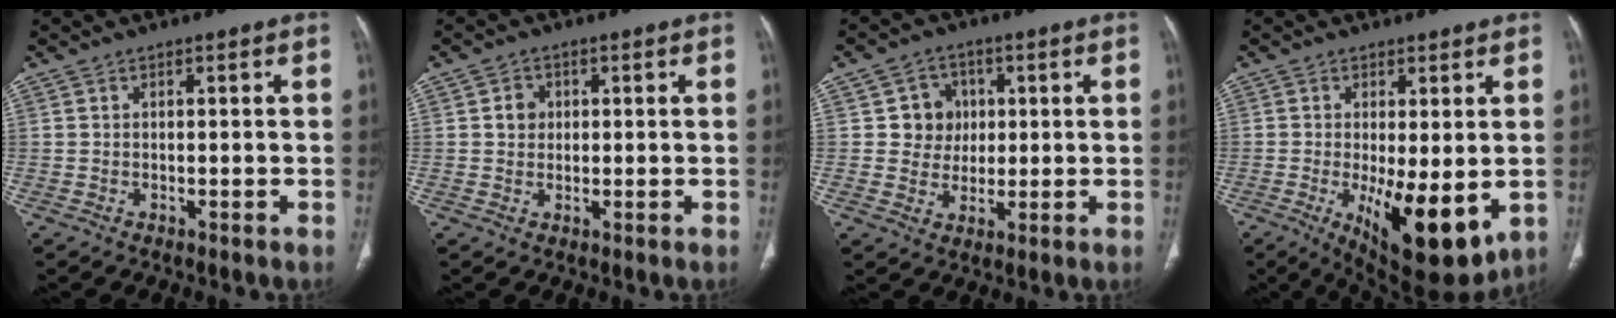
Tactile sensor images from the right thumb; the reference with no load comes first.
{"total": 2.8, "force": [0.5, 2.5, 1.2], "torque": [-0.003, 0.002, 0.008]}
{"total": 6.6, "force": [1.2, 6.2, 1.7], "torque": [0.013, 0.006, 0.016]}
{"total": 13.2, "force": [-2.6, 4.8, 12.0], "torque": [-0.178, -0.030, -0.023]}